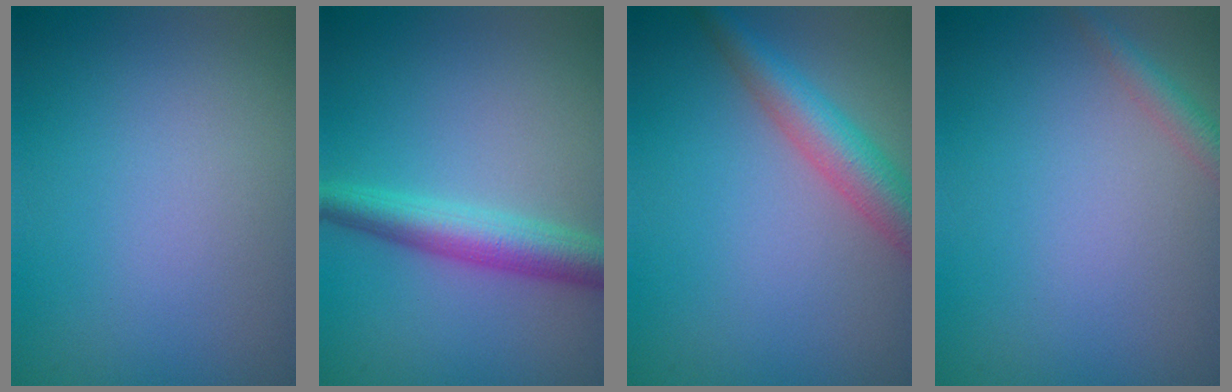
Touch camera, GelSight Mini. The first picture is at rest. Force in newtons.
{"total": 4.3, "press": 4.3, "slide": 0.1}
{"total": 4.6, "press": 4.6, "slide": 0.1}
{"total": 1.8, "press": 1.8, "slide": 0.1}